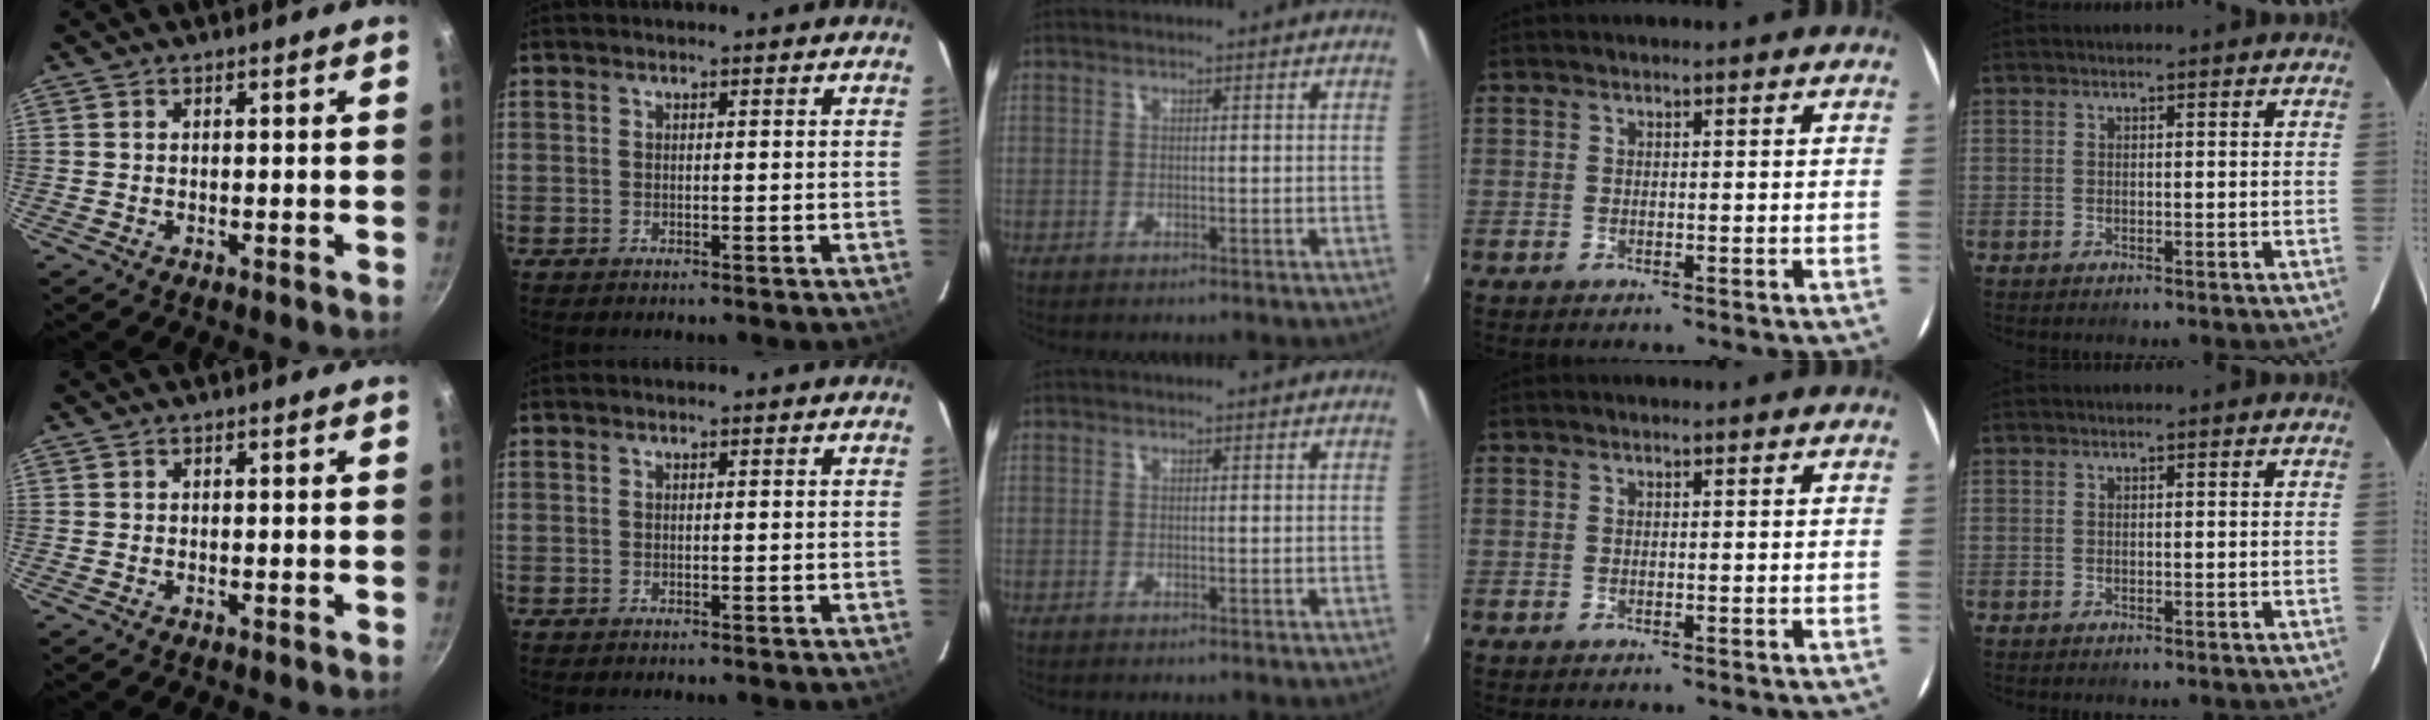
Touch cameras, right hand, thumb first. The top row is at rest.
{}